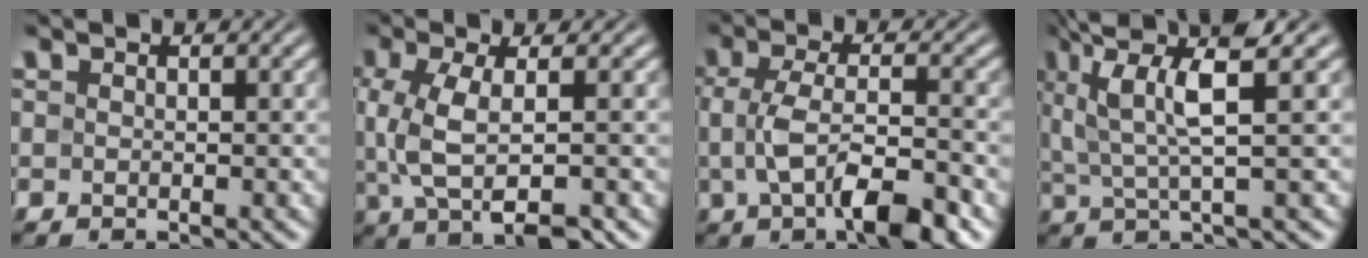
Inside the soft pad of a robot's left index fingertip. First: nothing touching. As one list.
[{"total": 5.9, "force": [-0.5, 2.2, 5.4], "torque": [-0.115, -0.003, -0.007]}, {"total": 7.1, "force": [-2.2, 2.4, 6.2], "torque": [-0.121, -0.003, -0.039]}, {"total": 5.9, "force": [2.4, 1.0, 5.3], "torque": [-0.109, 0.006, 0.044]}]